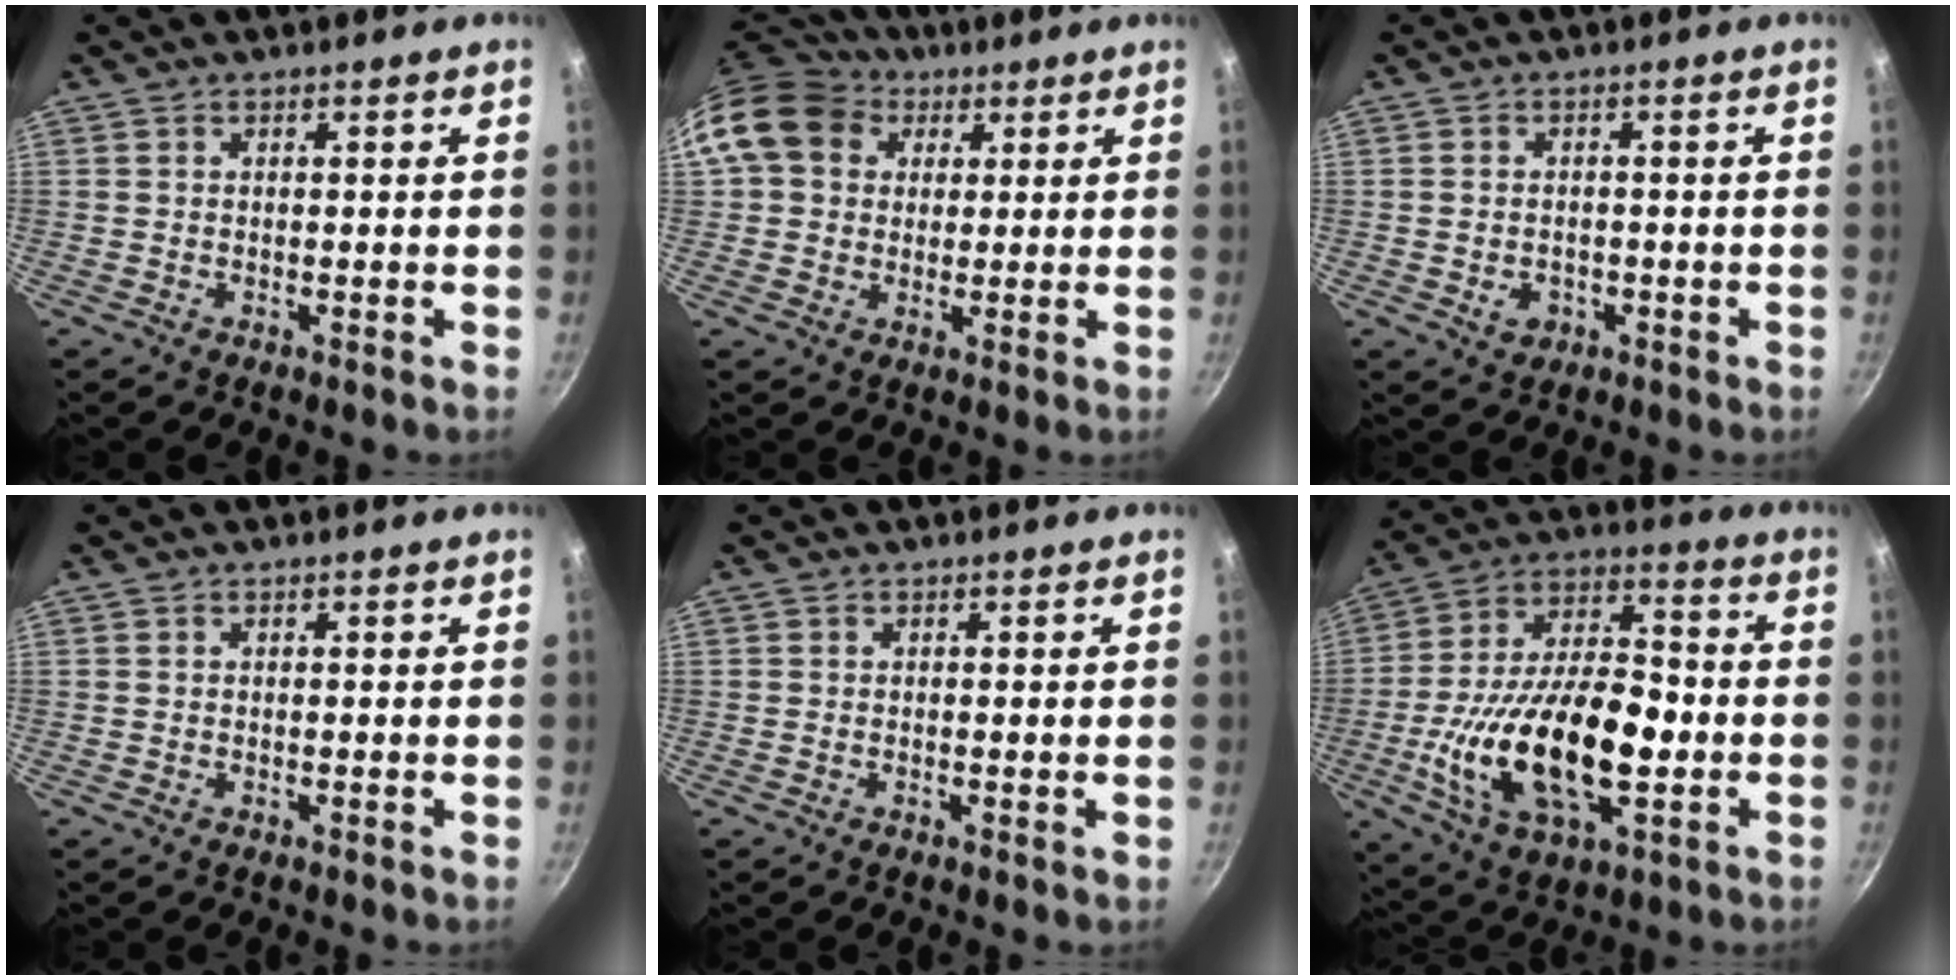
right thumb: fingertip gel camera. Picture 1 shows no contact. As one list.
[{"total": 12.8, "force": [4.7, 10.4, 5.7], "torque": [-0.086, 0.014, 0.071]}, {"total": 3.4, "force": [-1.1, 2.7, 1.7], "torque": [-0.019, 0.011, -0.010]}, {"total": 0.0}, {"total": 0.0}, {"total": 24.3, "force": [-4.9, 12.9, 20.0], "torque": [-0.343, 0.029, -0.083]}]